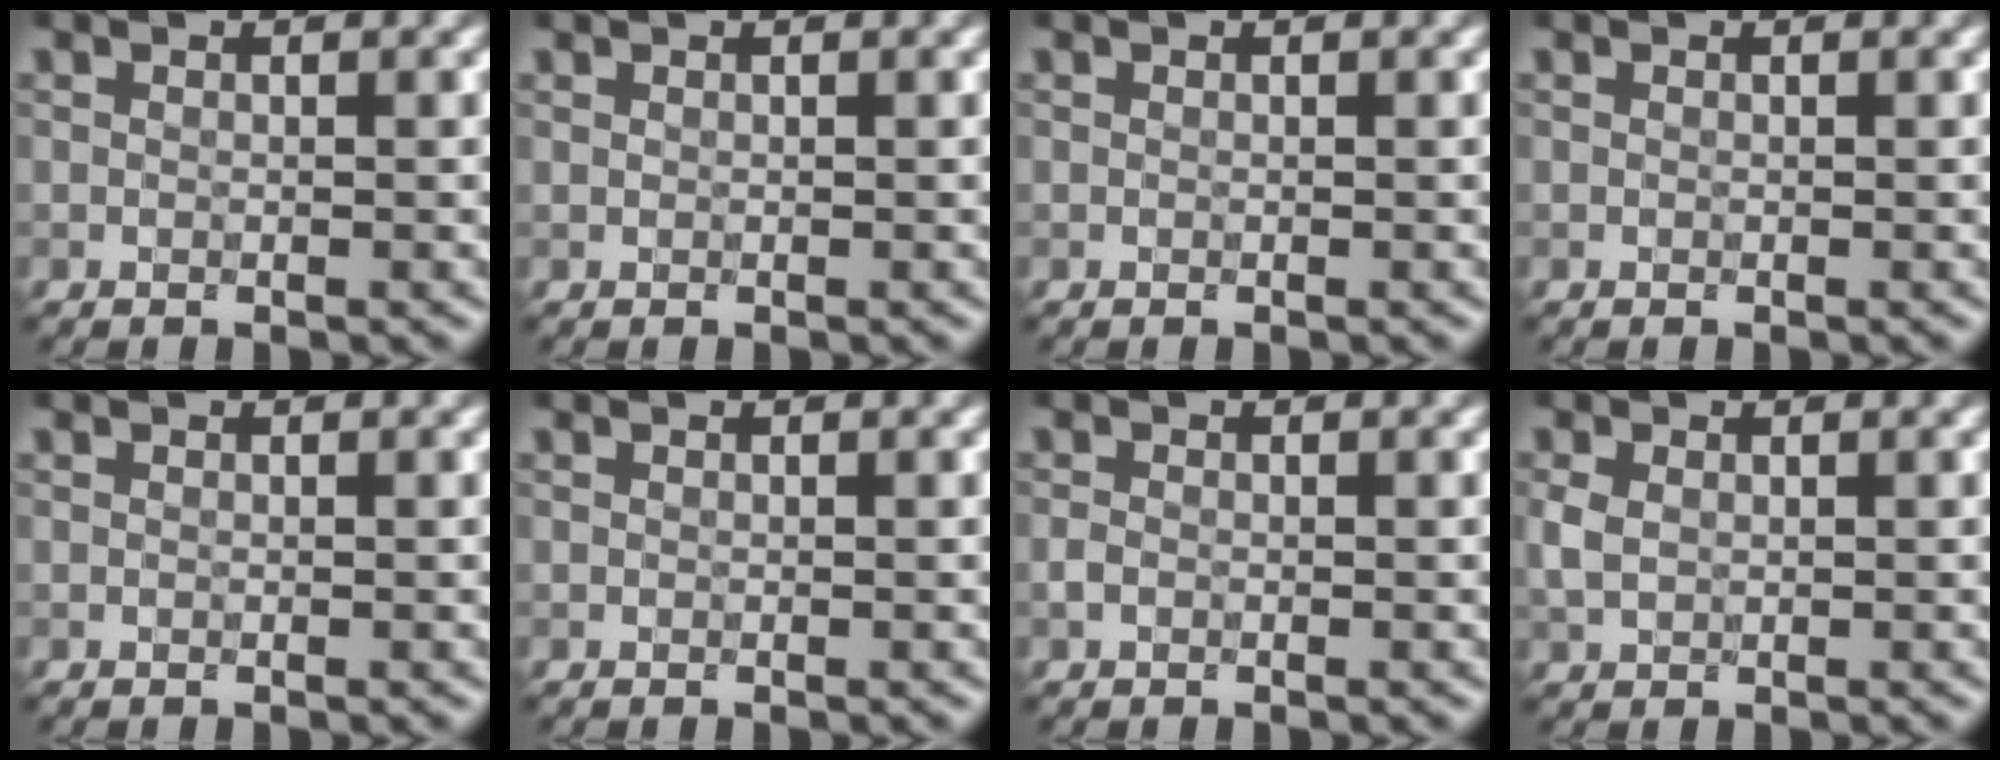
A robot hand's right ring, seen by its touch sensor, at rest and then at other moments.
{"total": 0.0}
{"total": 0.0}
{"total": 0.0}
{"total": 0.0}
{"total": 0.0}
{"total": 0.7, "force": [-0.3, 0.4, 0.4], "torque": [-0.008, -0.002, -0.008]}
{"total": 1.7, "force": [0.2, 1.3, 1.1], "torque": [-0.032, 0.001, 0.007]}